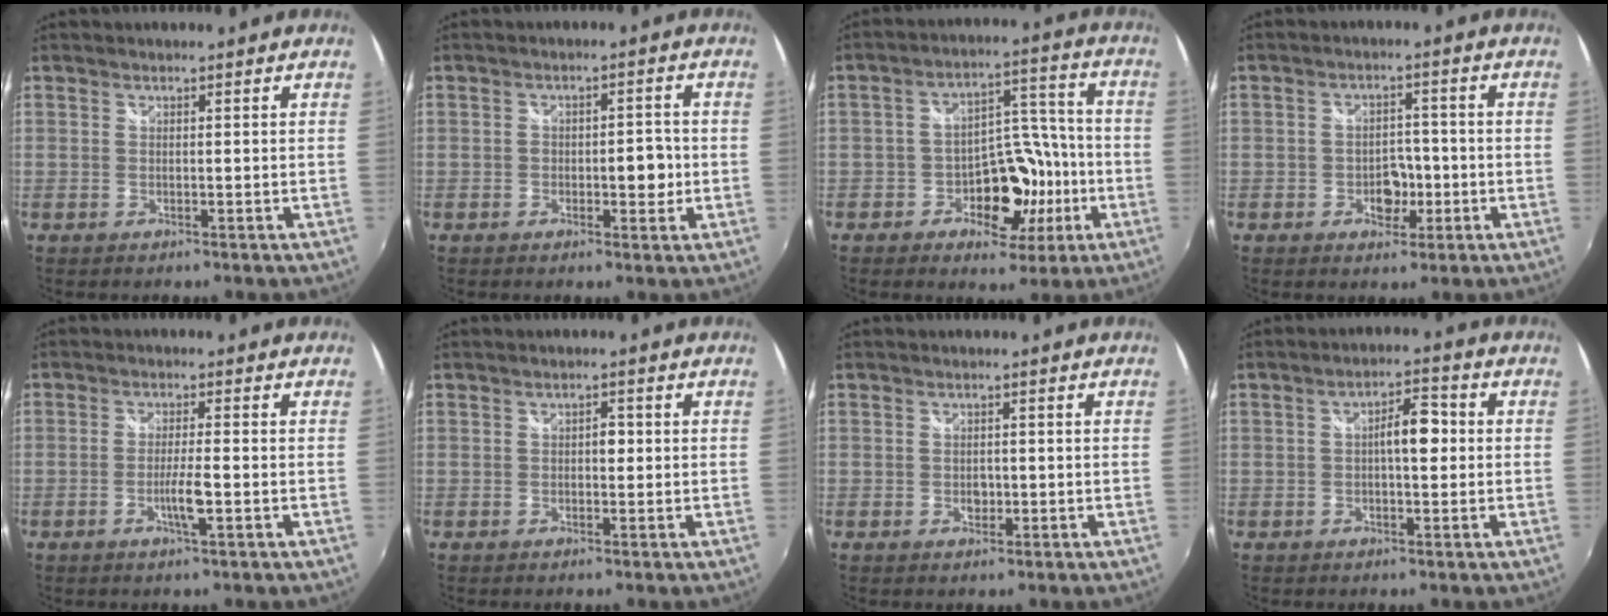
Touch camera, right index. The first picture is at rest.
{"total": 4.4, "force": [-1.1, 2.8, 3.1], "torque": [-0.043, 0.003, -0.016]}
{"total": 12.3, "force": [-4.7, 8.8, 7.2], "torque": [-0.122, 0.030, -0.060]}
{"total": 5.0, "force": [-1.7, 3.8, 2.9], "torque": [-0.047, 0.004, -0.023]}
{"total": 3.8, "force": [-1.5, 0.0, 3.6], "torque": [-0.066, -0.004, -0.028]}
{"total": 1.6, "force": [-0.1, 1.1, 1.2], "torque": [-0.017, 0.005, -0.004]}
{"total": 2.1, "force": [-0.5, 1.7, 1.1], "torque": [-0.016, 0.000, -0.008]}
{"total": 5.5, "force": [0.0, 2.0, 5.2], "torque": [-0.082, 0.013, -0.002]}